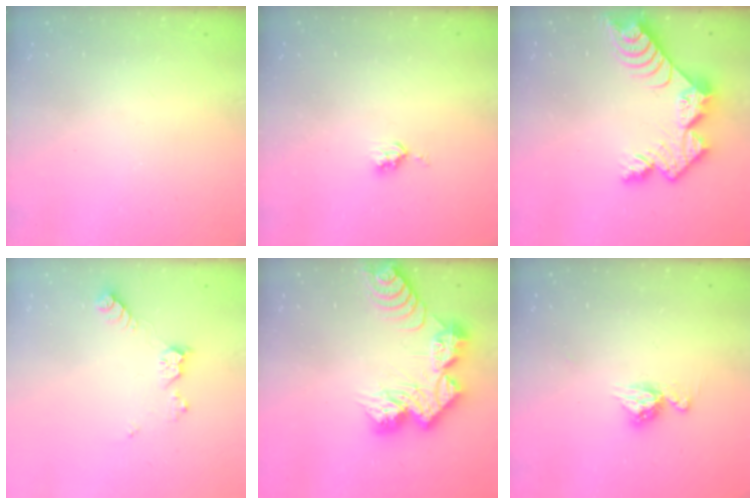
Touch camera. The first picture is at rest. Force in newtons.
{"total": 4.4, "press": 4.3, "slide": 0.6}
{"total": 11.0, "press": 11.0, "slide": 0.9}
{"total": 8.8, "press": 8.8, "slide": 0.4}
{"total": 15.9, "press": 15.8, "slide": 1.3}
{"total": 8.5, "press": 8.4, "slide": 0.8}